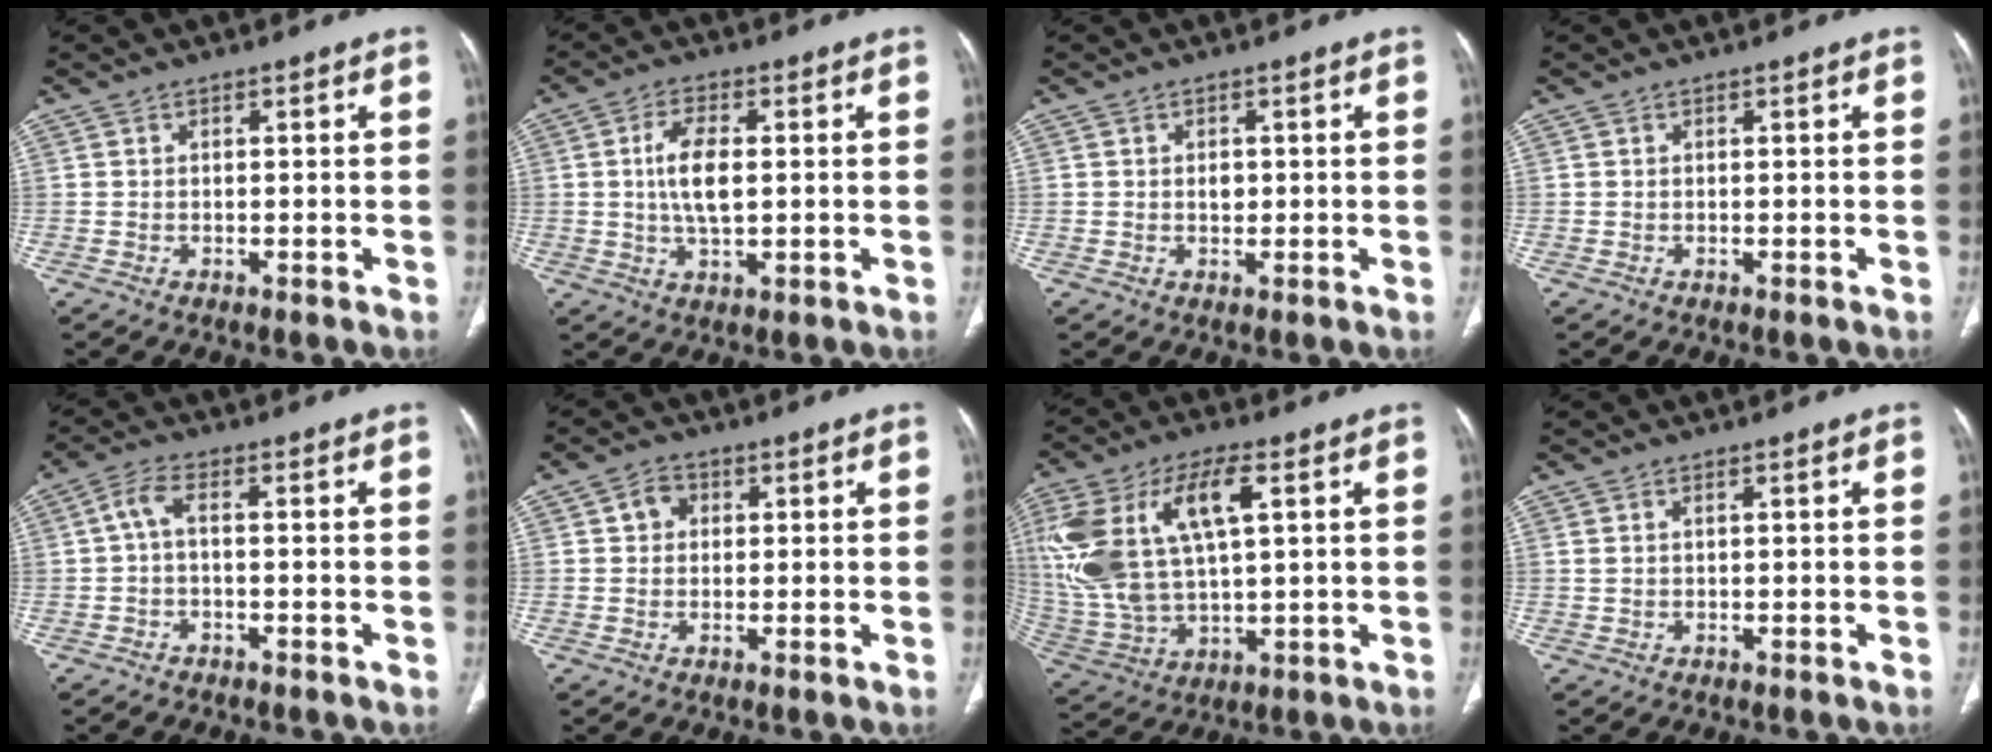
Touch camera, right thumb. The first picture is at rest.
{"total": 7.3, "force": [0.6, 3.3, 6.5], "torque": [-0.125, -0.001, 0.009]}
{"total": 1.5, "force": [0.1, 1.2, 1.0], "torque": [-0.008, 0.002, 0.003]}
{"total": 0.0}
{"total": 3.3, "force": [-0.4, 1.2, 3.0], "torque": [-0.068, 0.014, -0.011]}
{"total": 3.2, "force": [0.8, 2.8, 1.4], "torque": [-0.009, 0.004, 0.012]}
{"total": 21.0, "force": [5.7, 9.7, 17.7], "torque": [-0.383, 0.005, 0.113]}
{"total": 0.7, "force": [0.3, 0.2, 0.6], "torque": [-0.020, 0.009, 0.012]}